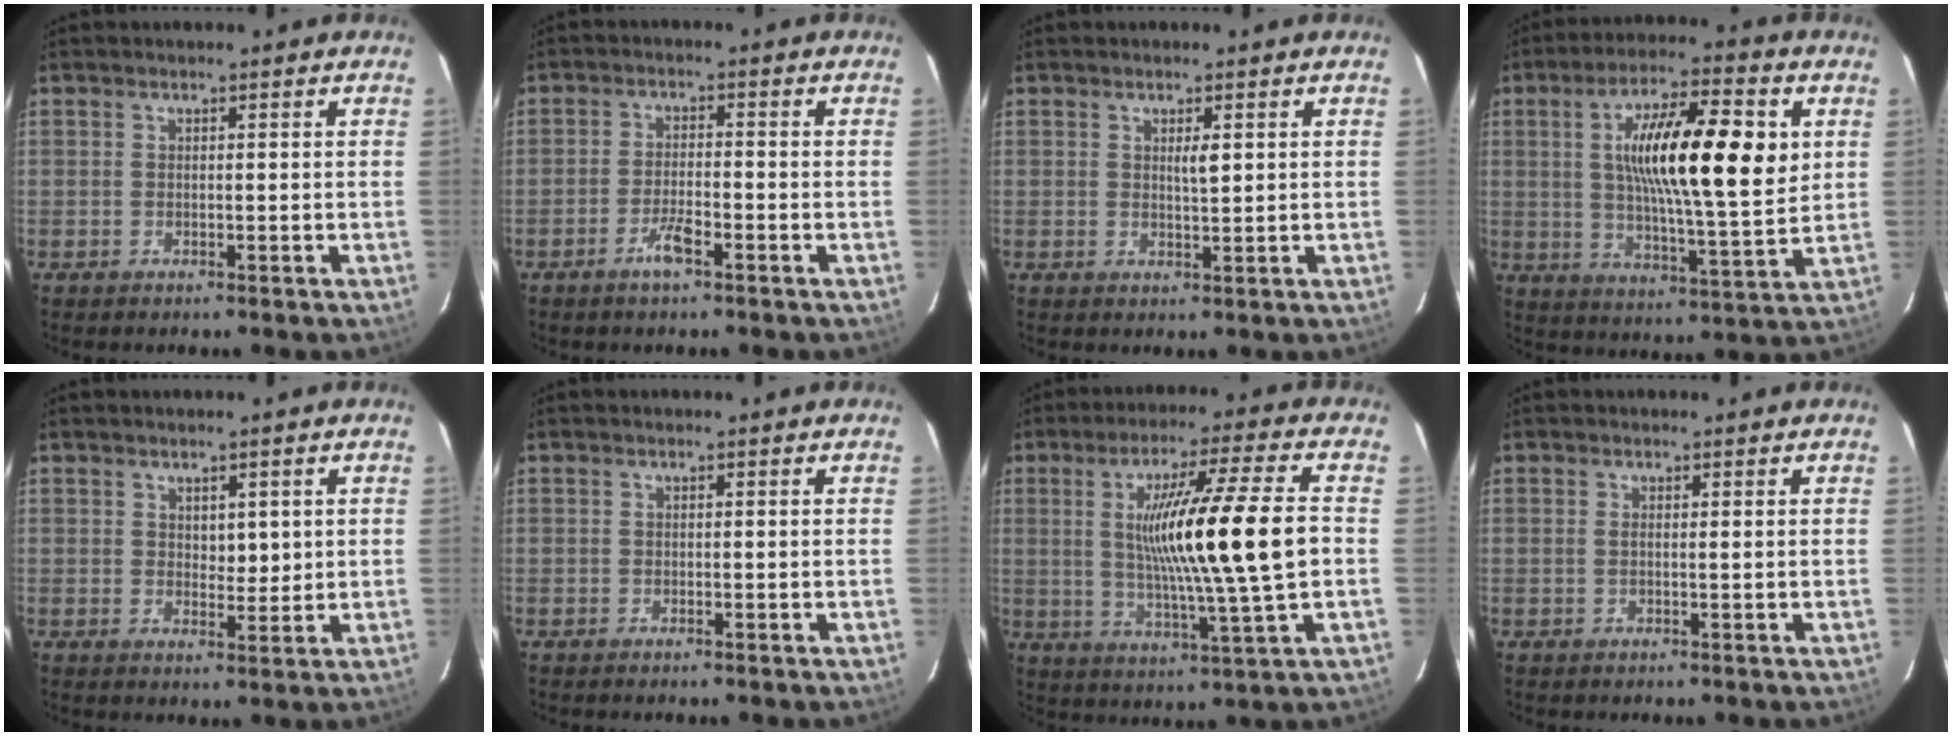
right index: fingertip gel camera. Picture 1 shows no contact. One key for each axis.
{"total": 3.6, "fx": -2.2, "fy": 0.4, "fz": 2.8, "tx": -0.055, "ty": 0.000, "tz": -0.041}
{"total": 1.9, "fx": 0.7, "fy": 0.3, "fz": 1.8, "tx": -0.031, "ty": -0.003, "tz": 0.010}
{"total": 17.7, "fx": 3.6, "fy": 2.7, "fz": 17.2, "tx": -0.295, "ty": 0.007, "tz": 0.055}
{"total": 3.1, "fx": 0.9, "fy": 1.6, "fz": 2.4, "tx": -0.033, "ty": -0.004, "tz": 0.017}
{"total": 0.0}
{"total": 16.7, "fx": 0.9, "fy": -0.8, "fz": 16.6, "tx": -0.286, "ty": -0.003, "tz": 0.012}
{"total": 0.5, "fx": 0.2, "fy": 0.0, "fz": 0.5, "tx": -0.013, "ty": 0.000, "tz": 0.001}